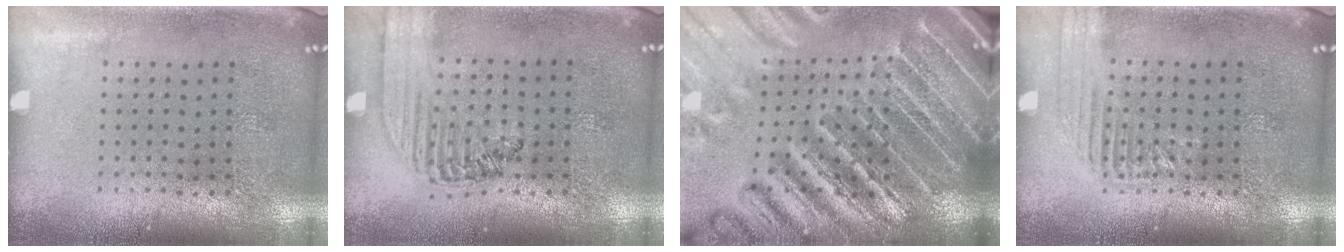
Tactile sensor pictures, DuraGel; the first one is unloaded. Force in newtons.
{"total": 1.5, "press": 1.3, "slide": 0.7}
{"total": 5.1, "press": 4.5, "slide": 2.5}
{"total": 1.7, "press": 1.6, "slide": 0.2}